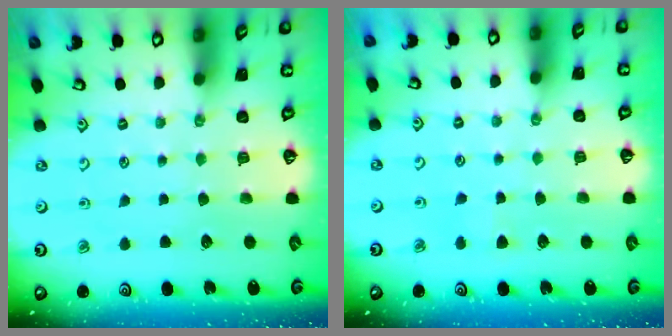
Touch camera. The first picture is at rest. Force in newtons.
{"total": 3.5, "press": 3.5, "slide": 0.6}